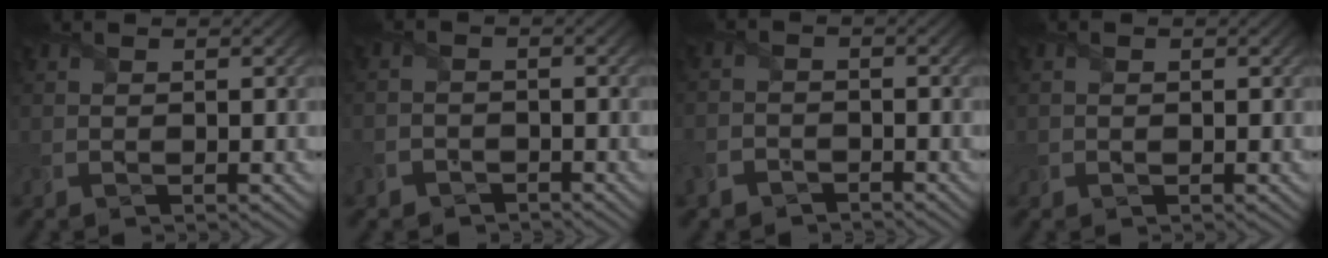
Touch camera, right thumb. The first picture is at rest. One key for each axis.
{"total": 2.5, "fx": -1.9, "fy": 1.6, "fz": 0.1, "tx": 0.003, "ty": 0.003, "tz": -0.047}
{"total": 3.5, "fx": -2.7, "fy": 2.0, "fz": 1.0, "tx": -0.026, "ty": -0.008, "tz": -0.058}
{"total": 0.6, "fx": -0.1, "fy": 0.6, "fz": 0.1, "tx": -0.006, "ty": -0.004, "tz": 0.001}